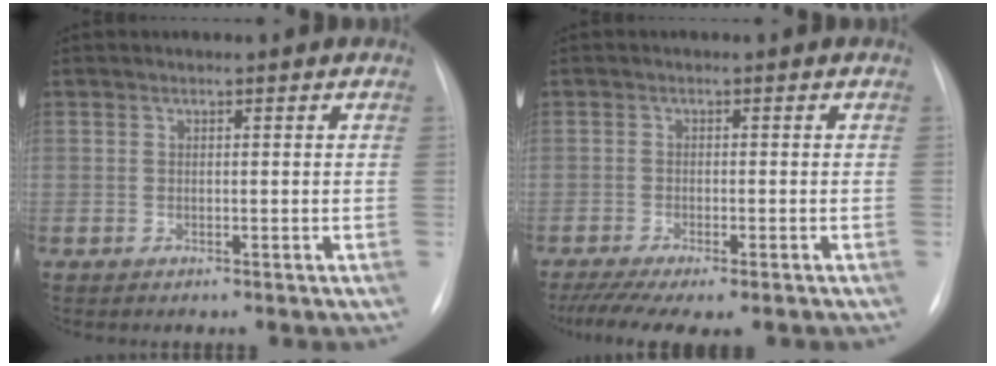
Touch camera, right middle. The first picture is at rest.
{"total": 10.0, "force": [-7.7, 2.2, 6.0], "torque": [-0.104, -0.012, -0.116]}